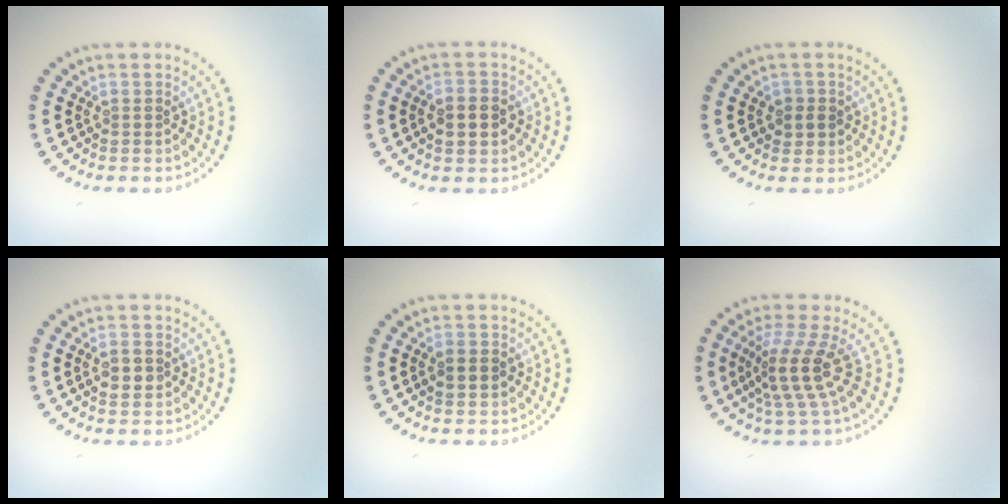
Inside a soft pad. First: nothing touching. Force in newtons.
{"total": 3.2, "press": 3.2, "slide": 0.1}
{"total": 1.5, "press": 1.4, "slide": 0.7}
{"total": 2.0, "press": 1.9, "slide": 0.3}
{"total": 2.4, "press": 2.3, "slide": 0.1}
{"total": 4.0, "press": 2.7, "slide": 2.9}